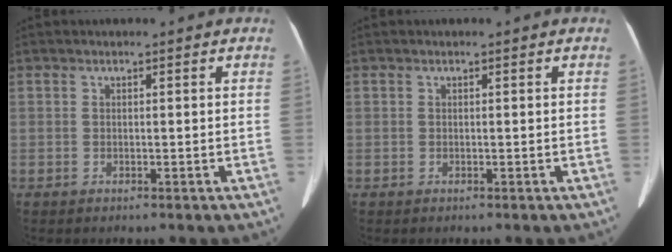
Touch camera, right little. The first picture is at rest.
{"total": 0.0}